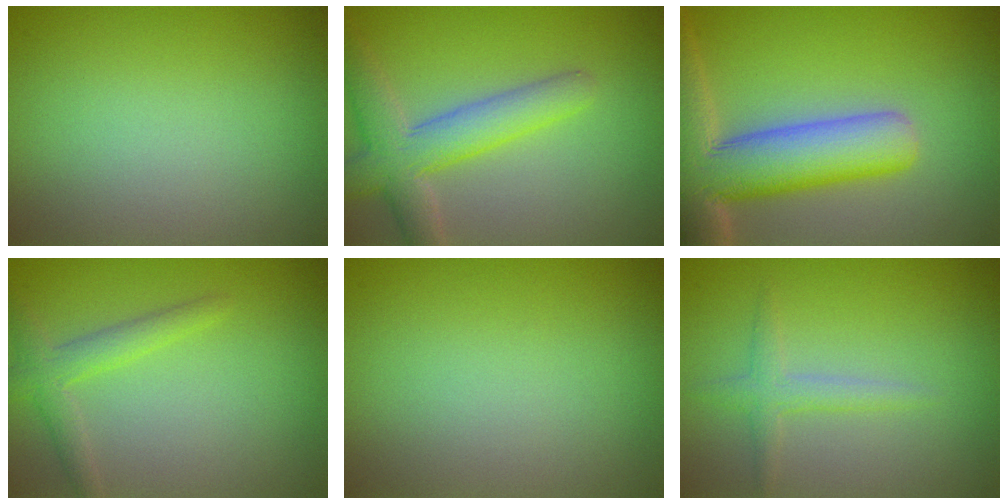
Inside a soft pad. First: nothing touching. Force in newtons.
{"total": 5.1, "press": 5.1, "slide": 0.5}
{"total": 10.8, "press": 10.8, "slide": 1.0}
{"total": 2.3, "press": 2.3, "slide": 0.2}
{"total": 0.0}
{"total": 1.7, "press": 1.7, "slide": 0.1}